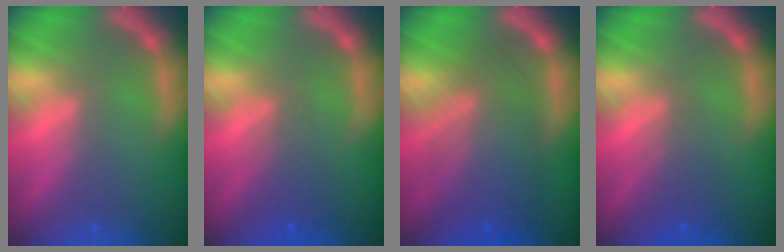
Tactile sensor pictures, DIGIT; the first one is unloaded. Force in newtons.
{"total": 2.5}
{"total": 8.0}
{"total": 2.5}